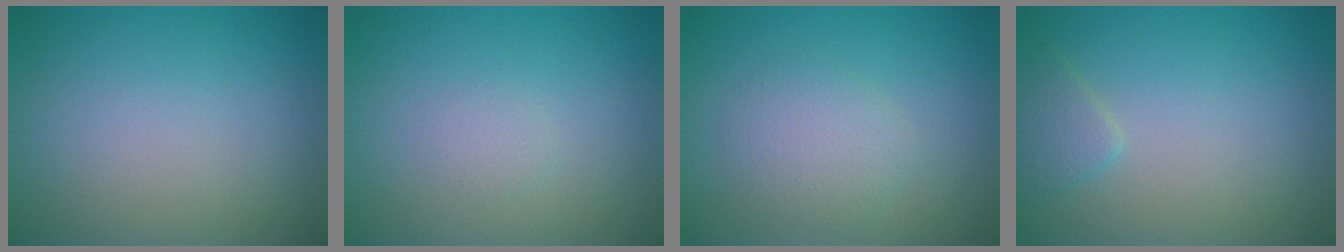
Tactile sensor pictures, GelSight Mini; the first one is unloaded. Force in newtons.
{"total": 0.7, "press": 0.7, "slide": 0.0}
{"total": 2.3, "press": 2.3, "slide": 0.1}
{"total": 1.5, "press": 1.5, "slide": 0.1}